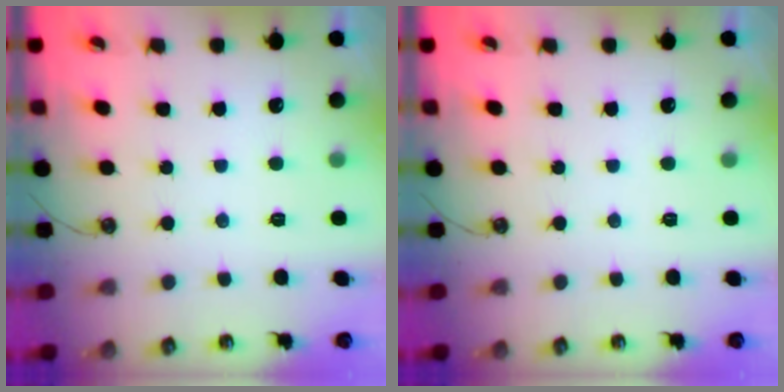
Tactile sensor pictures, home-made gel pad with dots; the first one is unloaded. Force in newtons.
{"total": 0.0}